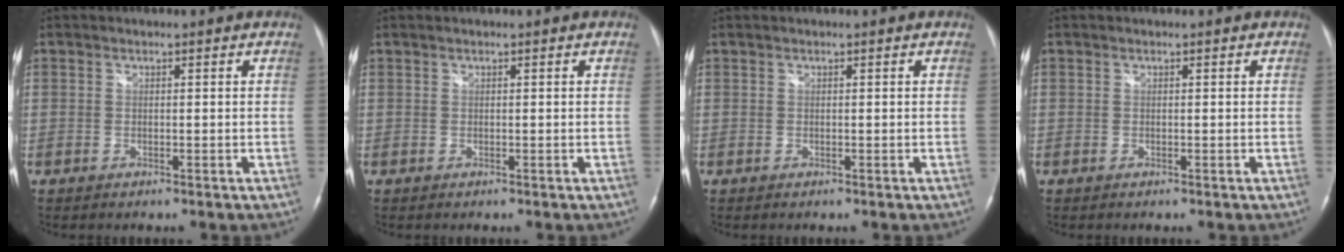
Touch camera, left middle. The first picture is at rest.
{"total": 0.0}
{"total": 0.0}
{"total": 0.0}